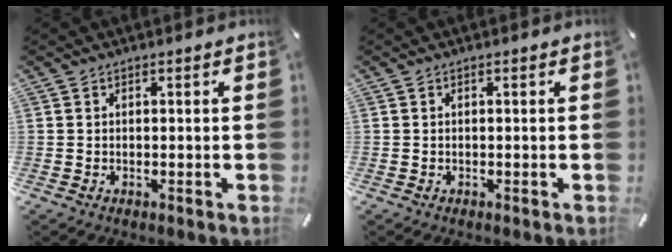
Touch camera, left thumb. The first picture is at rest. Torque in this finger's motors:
{"motor_torque": [-0.18, -0.18, 0.08, -0.03, 0.01]}